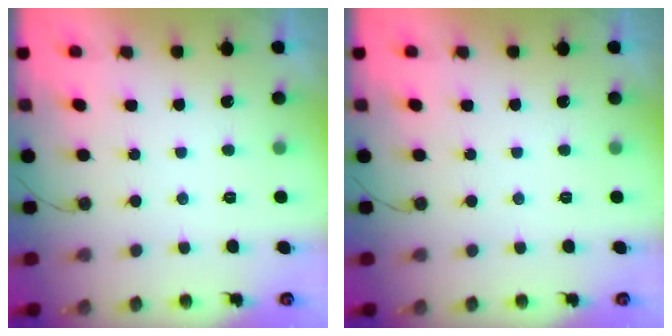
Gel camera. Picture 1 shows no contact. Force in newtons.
{"total": 0.0}